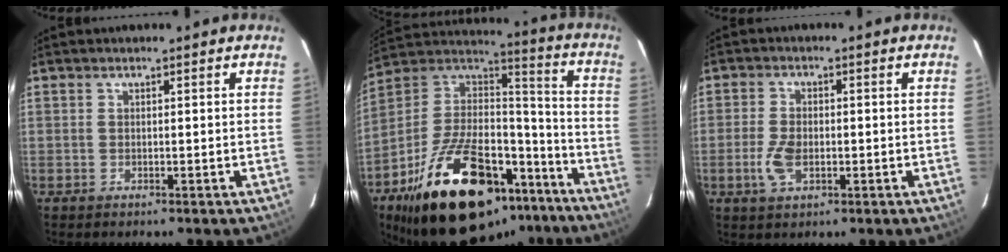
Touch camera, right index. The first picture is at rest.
{"total": 34.0, "force": [-21.8, 15.9, 20.6], "torque": [-0.372, 0.023, -0.315]}
{"total": 5.1, "force": [-2.0, 2.3, 4.1], "torque": [-0.098, -0.001, -0.039]}